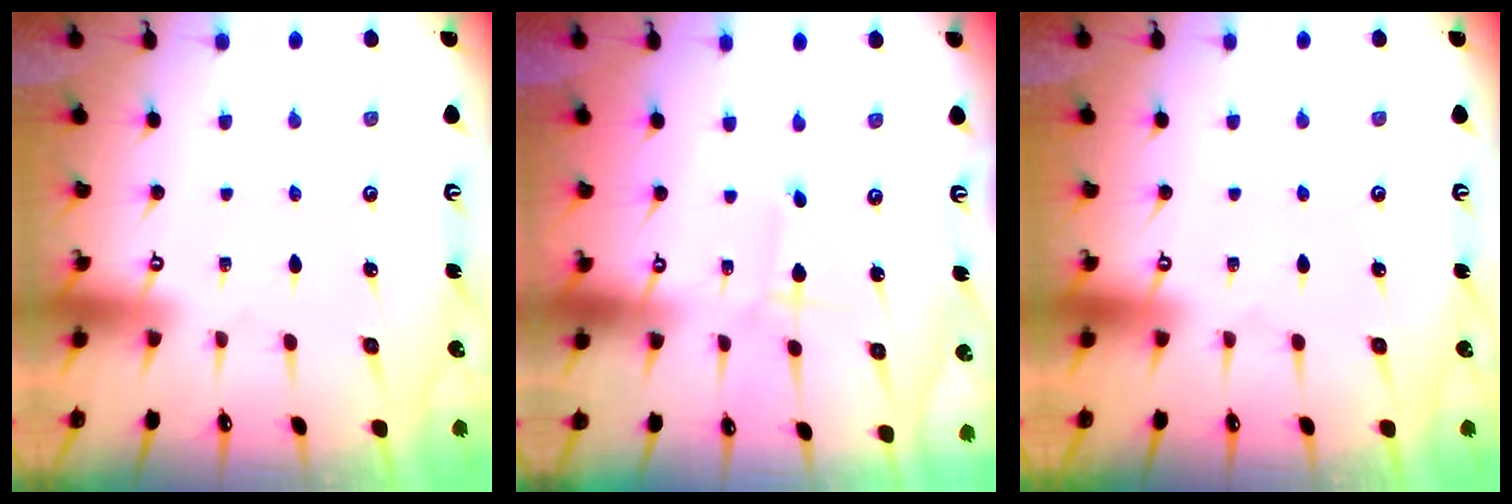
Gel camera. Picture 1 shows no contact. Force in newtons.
{"total": 2.2, "press": 2.2, "slide": 0.2}
{"total": 0.0}